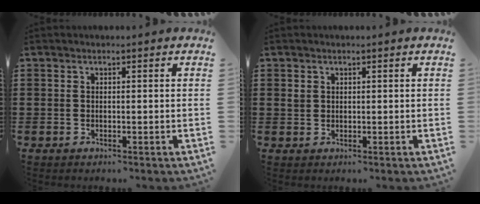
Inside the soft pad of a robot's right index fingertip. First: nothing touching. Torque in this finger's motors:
{"motor_torque": [-0.03, -0.06, 0.01, 0.00]}